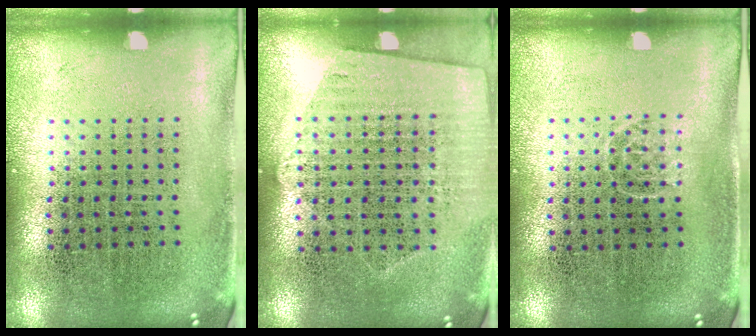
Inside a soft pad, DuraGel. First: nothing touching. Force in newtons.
{"total": 1.2, "press": 1.1, "slide": 0.6}
{"total": 0.7, "press": 0.5, "slide": 0.5}